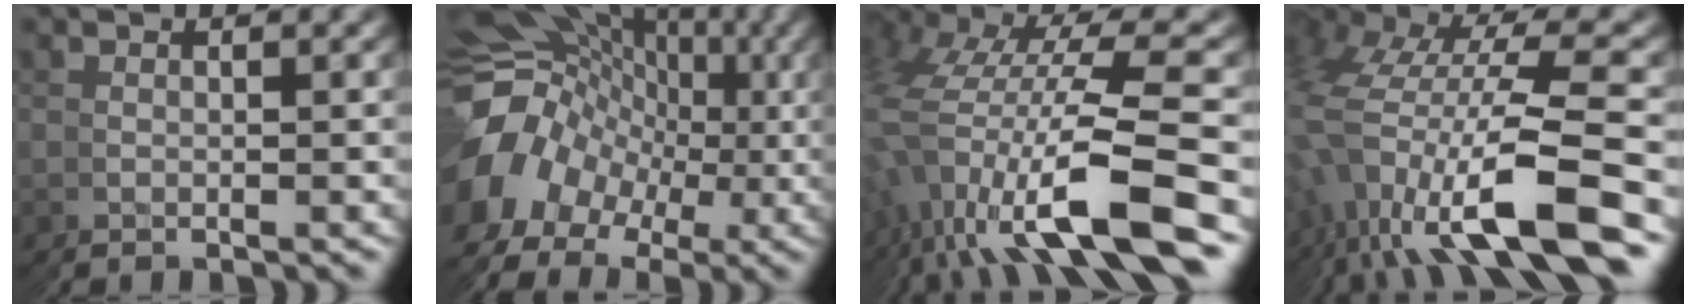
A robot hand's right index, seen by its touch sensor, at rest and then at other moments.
{"total": 18.8, "force": [2.5, 14.2, 12.0], "torque": [-0.179, 0.004, 0.027]}
{"total": 8.6, "force": [1.6, 4.3, 7.3], "torque": [-0.165, 0.003, 0.034]}
{"total": 7.6, "force": [1.0, 4.3, 6.1], "torque": [-0.147, 0.001, 0.022]}